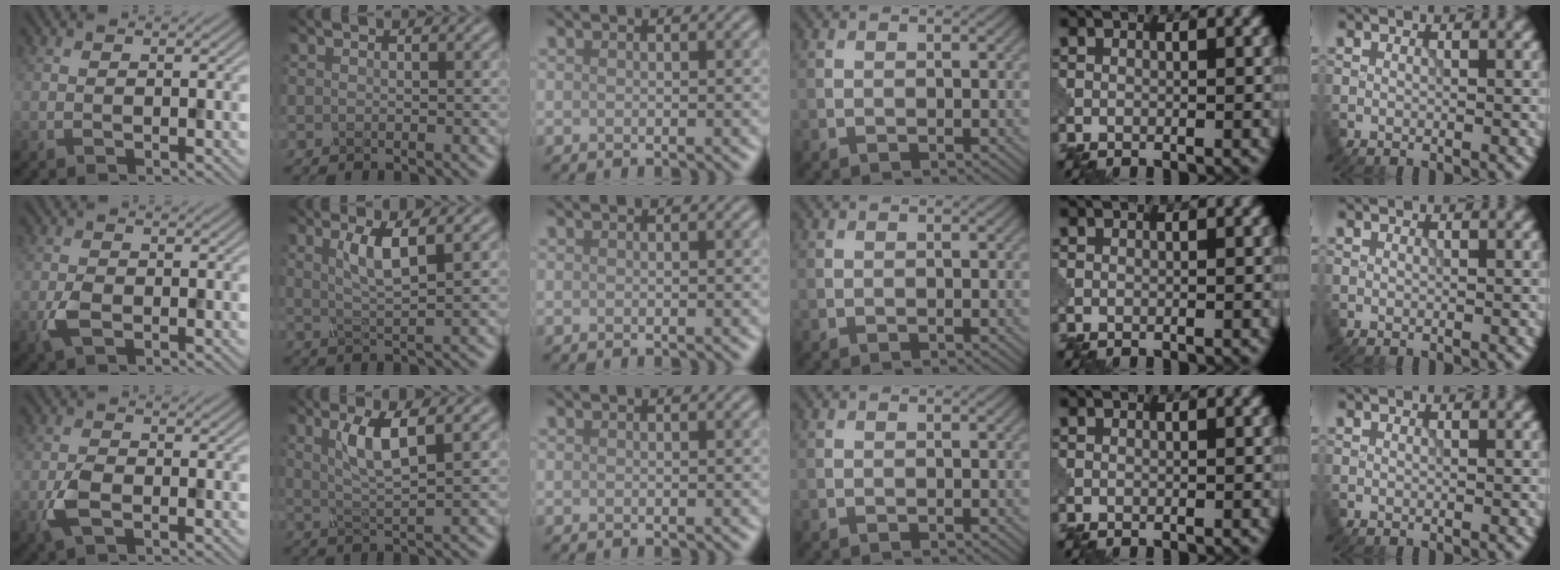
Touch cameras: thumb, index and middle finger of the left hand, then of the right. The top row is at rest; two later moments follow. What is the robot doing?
{"motion": "squeeze", "object": "clothespin"}